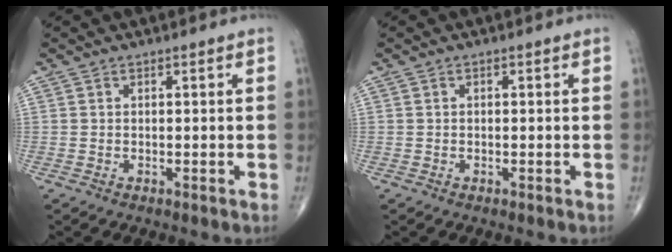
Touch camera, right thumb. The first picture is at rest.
{"total": 0.0}